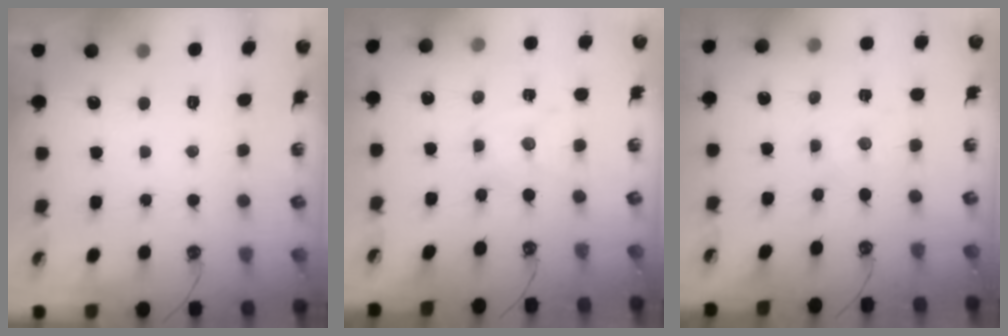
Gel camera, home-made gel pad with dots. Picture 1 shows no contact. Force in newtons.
{"total": 2.4, "press": 2.3, "slide": 0.5}
{"total": 0.0}